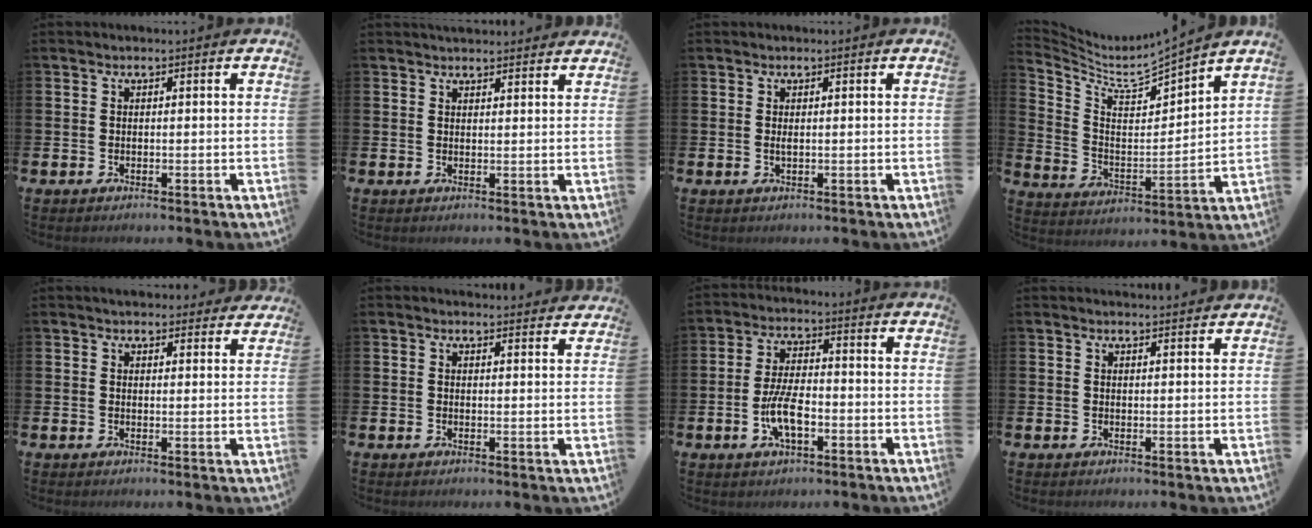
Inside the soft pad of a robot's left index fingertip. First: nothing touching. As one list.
[{"total": 2.4, "force": [2.4, 0.5, 0.1], "torque": [0.004, -0.013, 0.041]}, {"total": 0.6, "force": [0.2, 0.1, 0.5], "torque": [-0.006, -0.002, 0.002]}, {"total": 5.9, "force": [5.3, 1.1, 2.3], "torque": [-0.072, -0.053, 0.082]}, {"total": 3.2, "force": [3.1, 0.8, -0.1], "torque": [0.006, -0.017, 0.056]}, {"total": 2.2, "force": [2.2, 0.3, -0.2], "torque": [0.010, -0.016, 0.038]}, {"total": 6.0, "force": [-1.7, 2.4, 5.2], "torque": [-0.106, -0.001, -0.037]}, {"total": 1.6, "force": [1.6, 0.0, 0.0], "torque": [0.008, -0.010, 0.026]}]